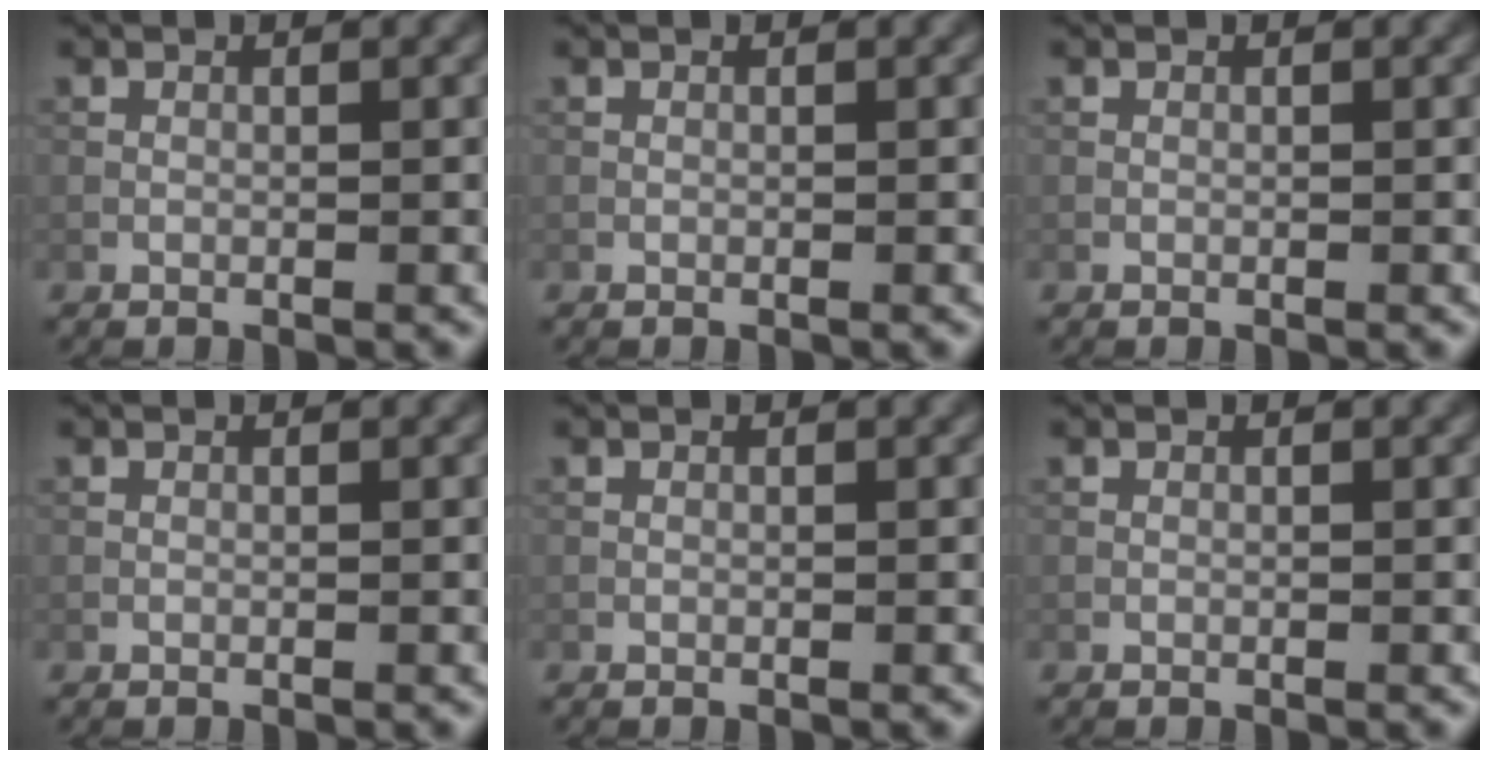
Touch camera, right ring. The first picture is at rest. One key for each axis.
{"total": 0.0}
{"total": 0.0}
{"total": 0.0}
{"total": 0.0}
{"total": 0.0}